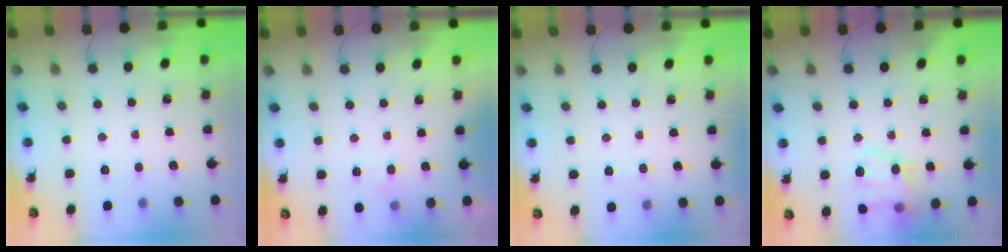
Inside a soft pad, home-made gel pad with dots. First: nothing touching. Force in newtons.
{"total": 2.6, "press": 2.2, "slide": 1.4}
{"total": 5.4, "press": 5.1, "slide": 1.8}
{"total": 16.4, "press": 16.1, "slide": 2.7}